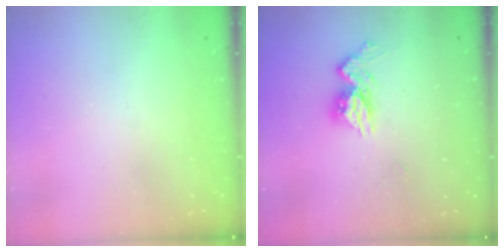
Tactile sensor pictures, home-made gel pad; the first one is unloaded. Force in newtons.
{"total": 10.7, "press": 10.6, "slide": 1.0}